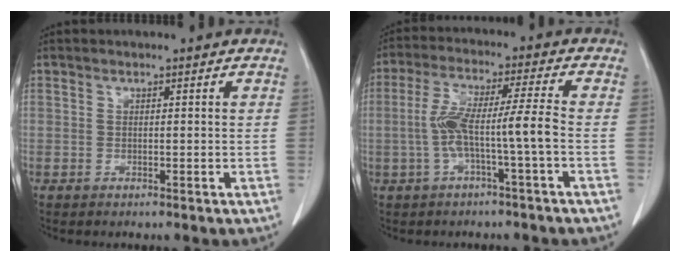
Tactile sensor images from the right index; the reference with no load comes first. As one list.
[{"total": 8.3, "force": [-1.8, -0.5, 8.1], "torque": [-0.161, 0.023, -0.031]}]